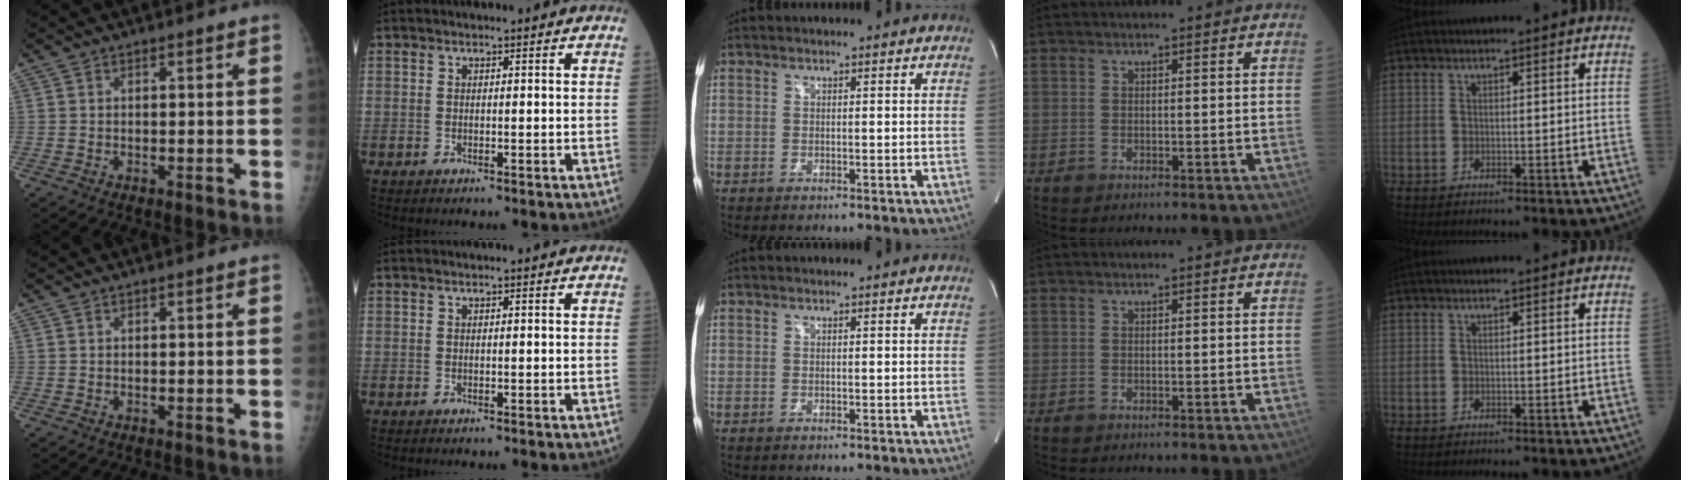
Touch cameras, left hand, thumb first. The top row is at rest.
{}